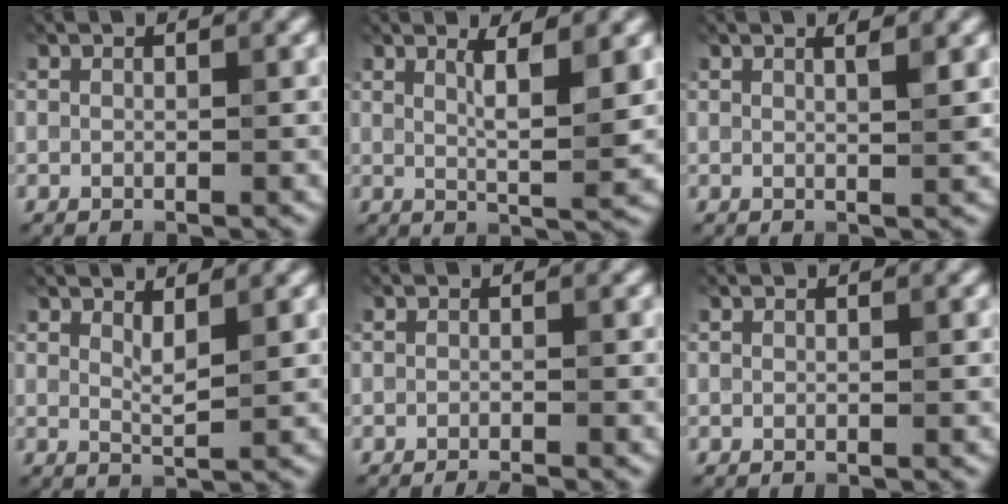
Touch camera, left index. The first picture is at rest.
{"total": 4.0, "force": [1.5, 0.6, 3.7], "torque": [-0.057, -0.009, 0.025]}
{"total": 1.7, "force": [0.8, 0.4, 1.4], "torque": [-0.013, 0.004, 0.008]}
{"total": 1.6, "force": [1.0, 0.3, 1.2], "torque": [-0.025, -0.005, 0.018]}
{"total": 1.4, "force": [-1.1, 0.2, 0.8], "torque": [-0.003, -0.007, -0.022]}
{"total": 0.0}